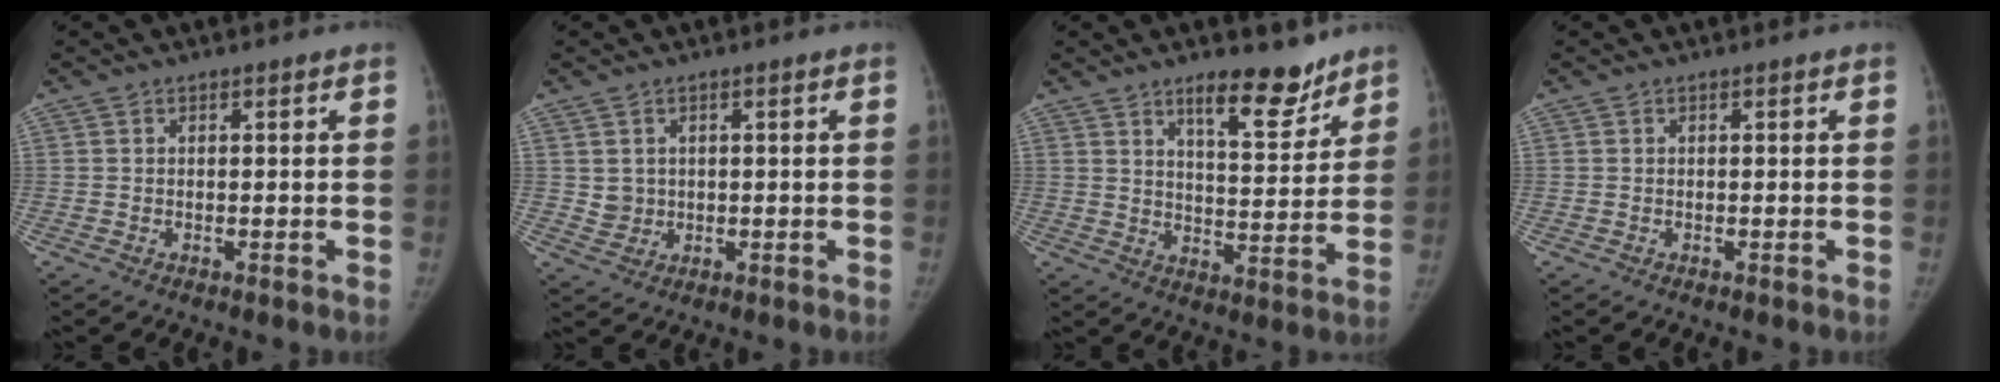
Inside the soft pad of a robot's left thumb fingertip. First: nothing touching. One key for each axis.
{"total": 2.6, "fx": 0.9, "fy": 2.4, "fz": 0.7, "tx": -0.004, "ty": -0.008, "tz": 0.023}
{"total": 10.3, "fx": 7.6, "fy": 3.5, "fz": 6.0, "tx": -0.063, "ty": -0.058, "tz": 0.122}
{"total": 0.0}